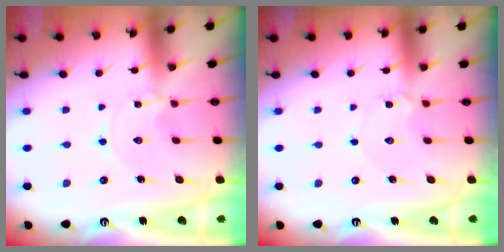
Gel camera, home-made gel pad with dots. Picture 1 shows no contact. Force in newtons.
{"total": 3.2, "press": 3.2, "slide": 0.3}